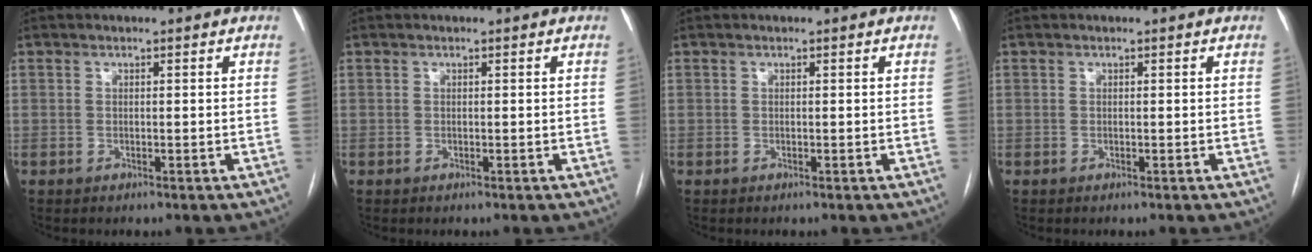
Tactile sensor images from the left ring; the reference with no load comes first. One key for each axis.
{"total": 0.0}
{"total": 0.0}
{"total": 0.0}